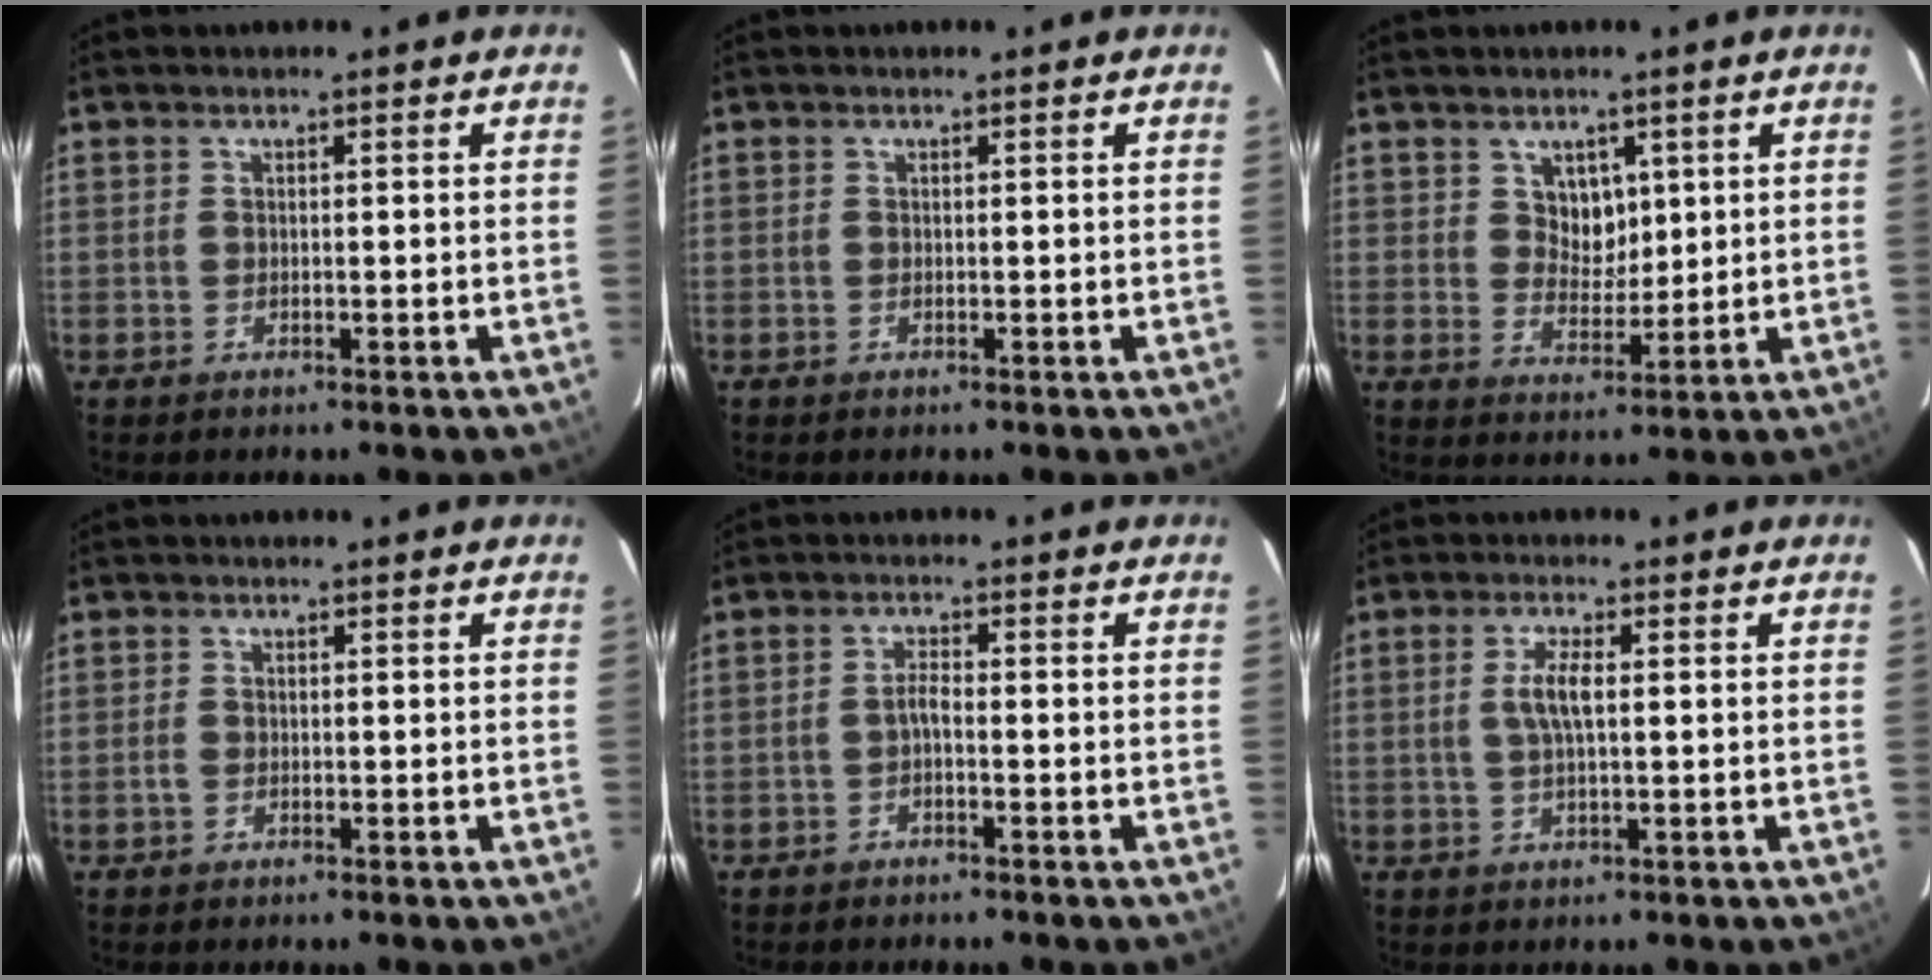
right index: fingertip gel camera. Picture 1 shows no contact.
{"total": 0.0}
{"total": 4.9, "force": [2.1, 3.9, 2.0], "torque": [-0.028, 0.003, 0.043]}
{"total": 1.1, "force": [-0.6, 0.8, 0.5], "torque": [-0.008, 0.002, -0.011]}
{"total": 1.6, "force": [-0.9, 0.3, 1.3], "torque": [-0.026, 0.005, -0.018]}
{"total": 4.0, "force": [0.4, 0.8, 3.9], "torque": [-0.077, 0.003, 0.008]}